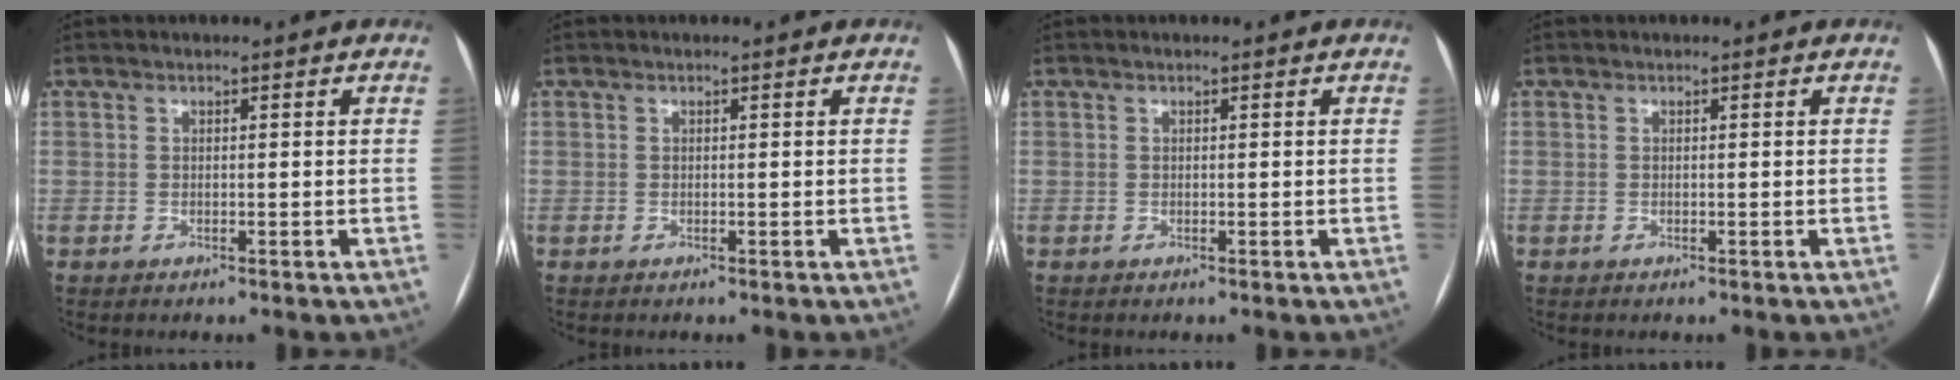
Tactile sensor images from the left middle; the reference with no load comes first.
{"total": 0.0}
{"total": 0.0}
{"total": 0.0}